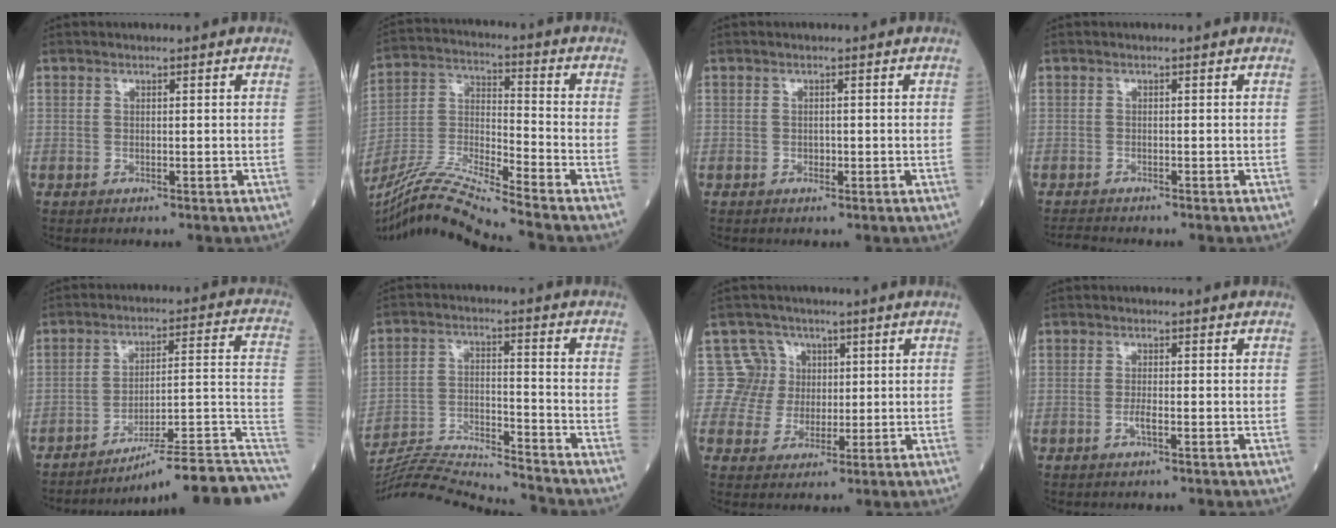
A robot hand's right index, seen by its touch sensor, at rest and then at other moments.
{"total": 15.4, "force": [-13.7, -2.1, 6.7], "torque": [-0.131, -0.011, -0.256]}
{"total": 0.6, "force": [-0.2, 0.5, 0.4], "torque": [-0.005, 0.002, -0.004]}
{"total": 1.7, "force": [-1.6, -0.3, 0.1], "torque": [-0.008, -0.009, -0.030]}
{"total": 18.3, "force": [-15.5, -0.5, 9.8], "torque": [-0.066, 0.041, -0.219]}
{"total": 15.8, "force": [-15.3, -1.7, 3.5], "torque": [-0.063, 0.002, -0.259]}
{"total": 6.0, "force": [1.5, 5.8, -0.9], "torque": [0.032, 0.013, 0.029]}
{"total": 1.4, "force": [-0.6, 0.1, 1.3], "torque": [-0.026, 0.001, -0.012]}